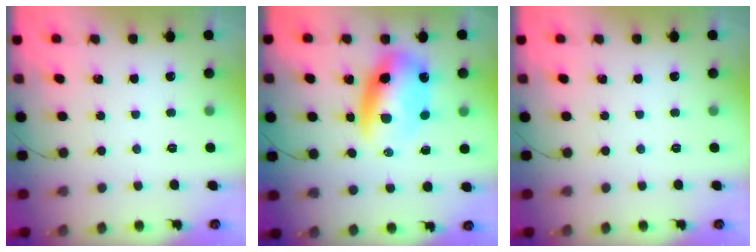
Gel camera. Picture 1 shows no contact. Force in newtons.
{"total": 11.5, "press": 11.2, "slide": 2.7}
{"total": 0.0}